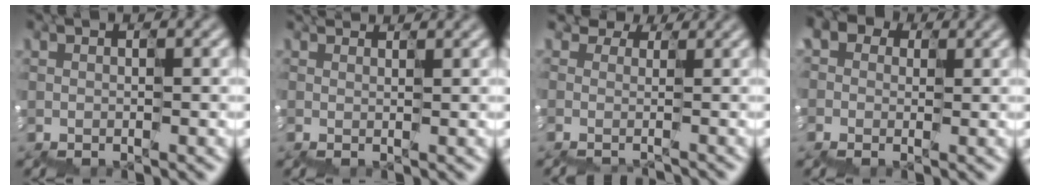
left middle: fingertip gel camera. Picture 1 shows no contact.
{"total": 1.7, "force": [1.3, 0.8, 0.8], "torque": [0.001, 0.021, 0.015]}
{"total": 4.6, "force": [1.6, 3.6, 2.3], "torque": [-0.056, 0.027, 0.051]}
{"total": 3.6, "force": [0.6, 3.3, 1.4], "torque": [-0.046, 0.012, 0.007]}